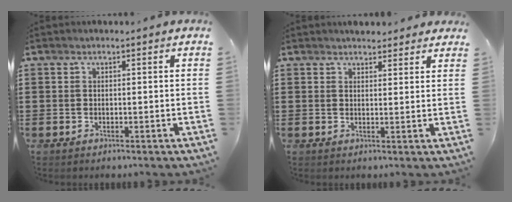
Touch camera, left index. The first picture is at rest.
{"total": 2.7, "force": [2.6, 0.8, 0.4], "torque": [-0.006, -0.003, 0.048]}